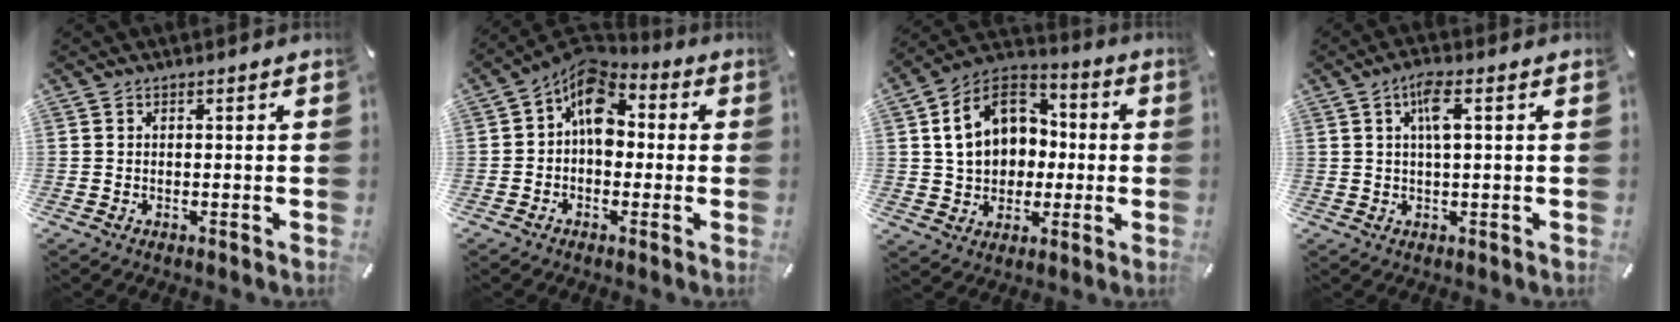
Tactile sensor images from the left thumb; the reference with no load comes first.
{"total": 10.2, "force": [1.4, 7.3, 7.1], "torque": [-0.119, -0.004, 0.024]}
{"total": 15.0, "force": [1.4, 12.7, 7.8], "torque": [-0.158, 0.006, 0.028]}
{"total": 5.4, "force": [1.6, 1.4, 4.9], "torque": [-0.093, 0.003, 0.023]}